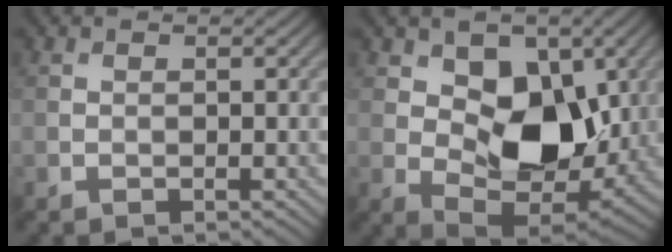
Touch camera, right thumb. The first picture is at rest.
{"total": 10.6, "force": [2.1, 6.8, 7.9], "torque": [-0.121, -0.019, 0.030]}